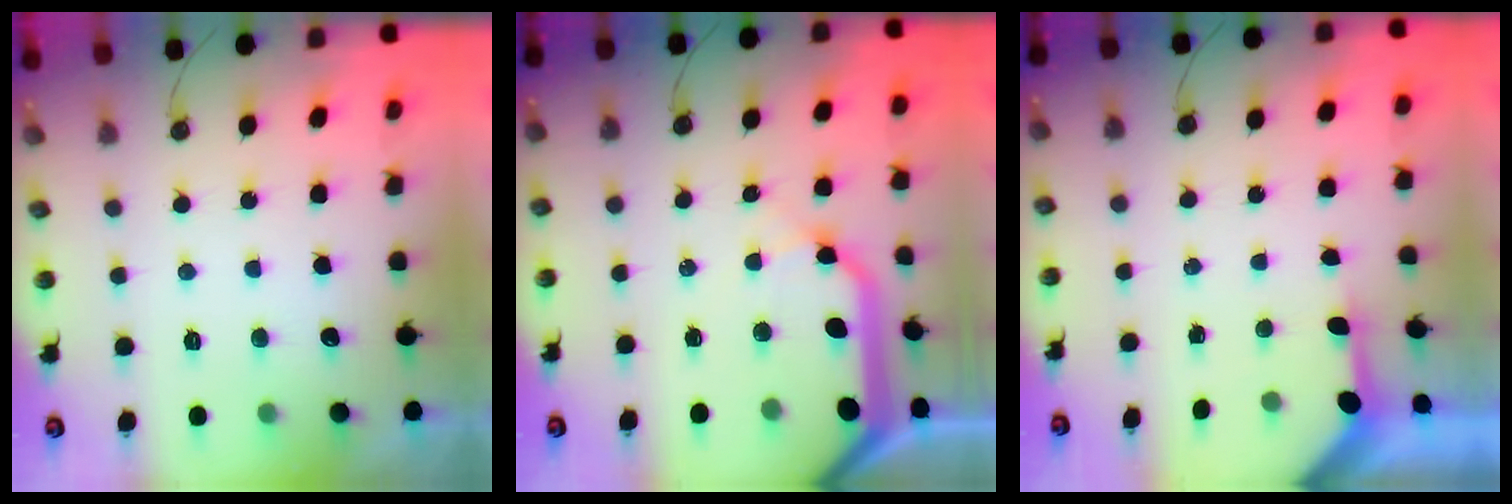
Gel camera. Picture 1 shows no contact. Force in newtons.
{"total": 17.2, "press": 17.0, "slide": 2.7}
{"total": 3.2, "press": 3.2, "slide": 0.2}